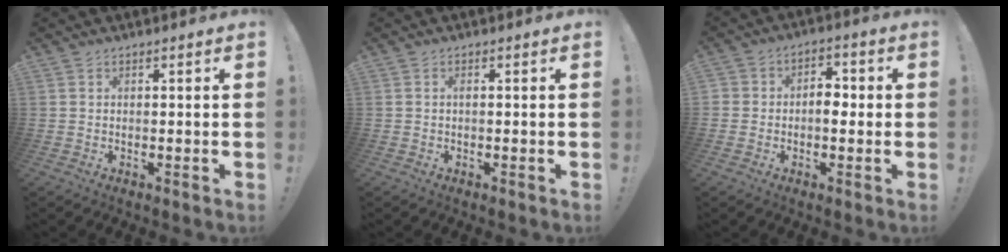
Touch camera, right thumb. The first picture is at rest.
{"total": 0.7, "force": [-0.2, 0.1, 0.6], "torque": [-0.020, 0.004, -0.002]}
{"total": 6.4, "force": [-1.4, 5.1, 3.5], "torque": [-0.048, 0.016, -0.026]}